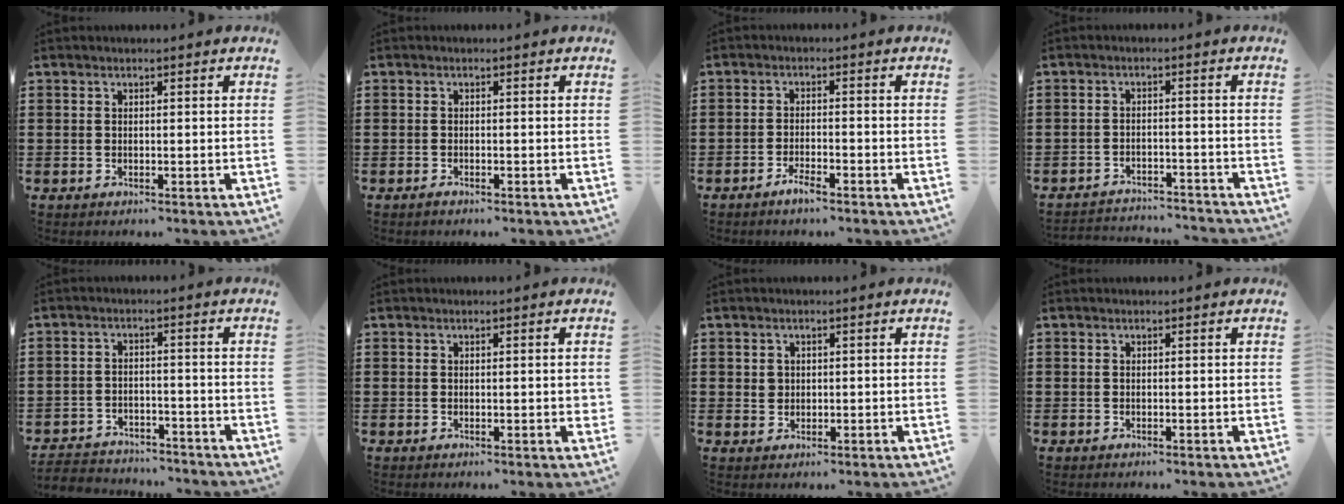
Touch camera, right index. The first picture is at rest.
{"total": 0.5, "force": [-0.4, 0.0, 0.3], "torque": [-0.008, -0.004, -0.008]}
{"total": 2.5, "force": [-1.9, 0.3, 1.5], "torque": [-0.033, -0.001, -0.037]}
{"total": 2.9, "force": [-2.9, 0.2, 0.2], "torque": [-0.010, -0.001, -0.062]}
{"total": 3.5, "force": [-3.5, 0.5, -0.1], "torque": [-0.006, 0.001, -0.075]}
{"total": 1.0, "force": [0.2, 0.1, 1.0], "torque": [-0.019, 0.001, 0.002]}
{"total": 1.4, "force": [0.4, 1.3, 0.5], "torque": [-0.013, 0.006, 0.007]}
{"total": 0.0}